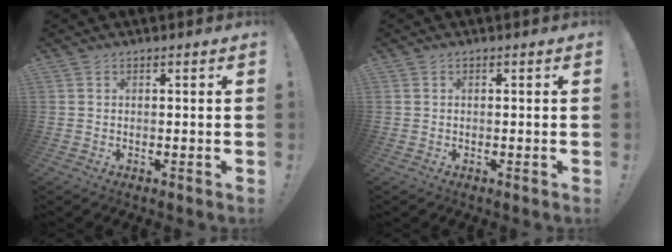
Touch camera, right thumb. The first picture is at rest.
{"total": 0.0}